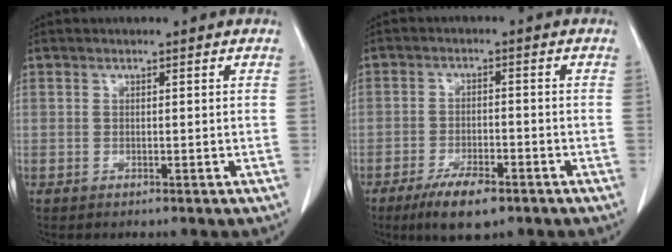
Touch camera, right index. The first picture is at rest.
{"total": 7.0, "force": [-4.5, 2.0, 4.9], "torque": [-0.090, -0.009, -0.073]}